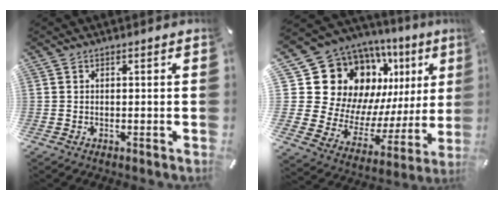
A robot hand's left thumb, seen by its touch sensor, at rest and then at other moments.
{"total": 20.6, "force": [10.8, 14.9, 9.3], "torque": [-0.150, -0.098, 0.226]}